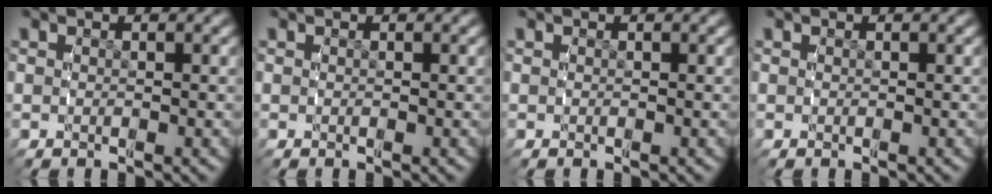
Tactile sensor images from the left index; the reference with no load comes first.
{"total": 0.0}
{"total": 0.0}
{"total": 0.0}